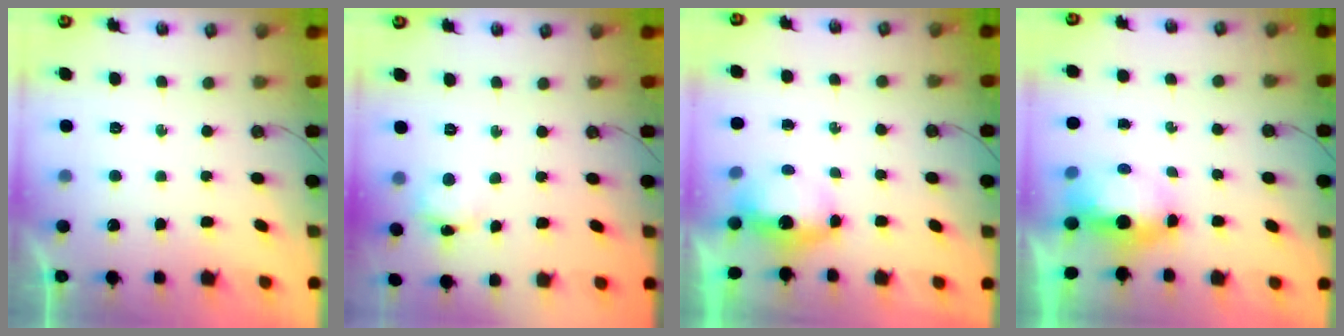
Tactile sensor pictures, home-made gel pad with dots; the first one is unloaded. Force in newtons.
{"total": 3.9, "press": 3.9, "slide": 0.3}
{"total": 5.1, "press": 5.0, "slide": 0.4}
{"total": 6.9, "press": 6.8, "slide": 1.3}